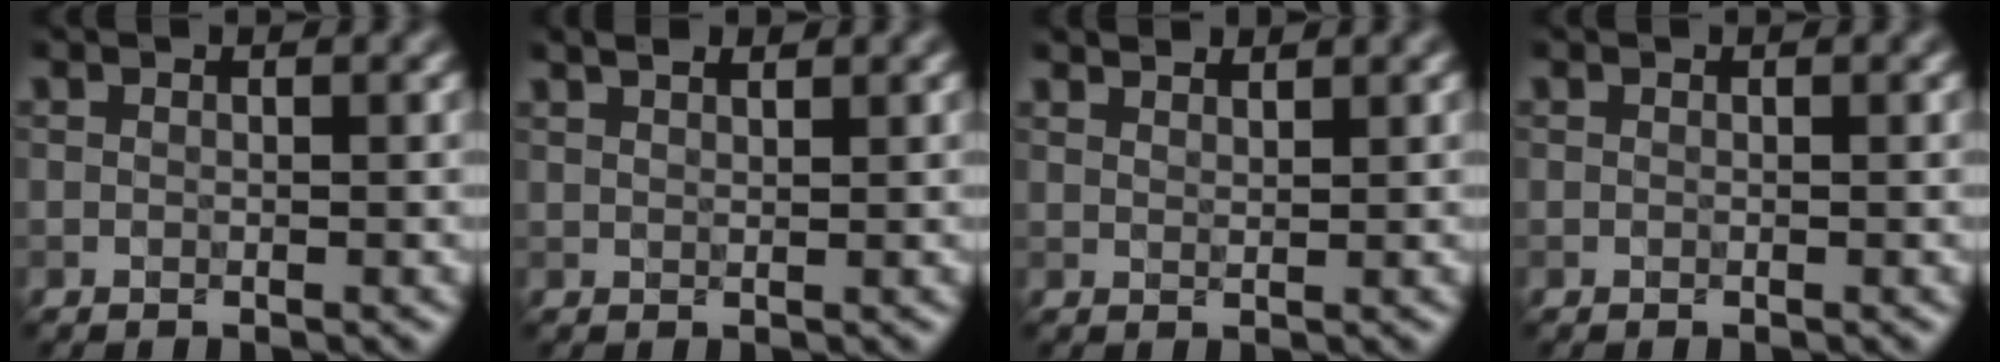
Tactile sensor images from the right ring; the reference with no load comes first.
{"total": 2.1, "force": [1.7, 0.7, 1.1], "torque": [0.005, 0.015, 0.009]}
{"total": 1.7, "force": [1.7, 0.4, 0.3], "torque": [0.013, 0.007, 0.017]}
{"total": 0.0}